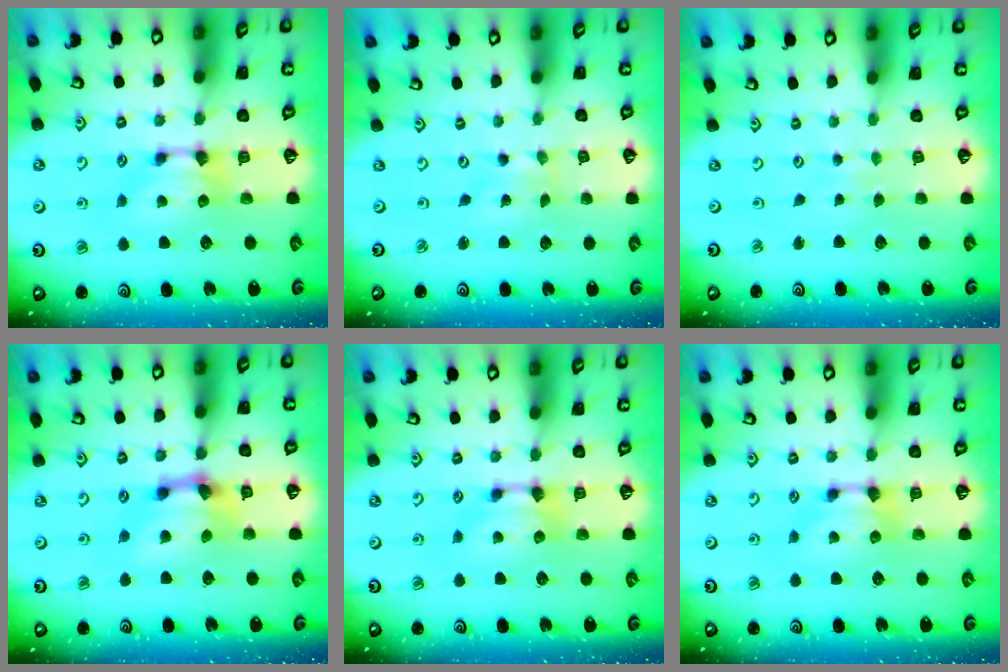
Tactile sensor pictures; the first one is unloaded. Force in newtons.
{"total": 5.1, "press": 5.0, "slide": 0.9}
{"total": 5.2, "press": 5.2, "slide": 0.3}
{"total": 3.4, "press": 2.7, "slide": 2.1}
{"total": 0.0}
{"total": 0.0}